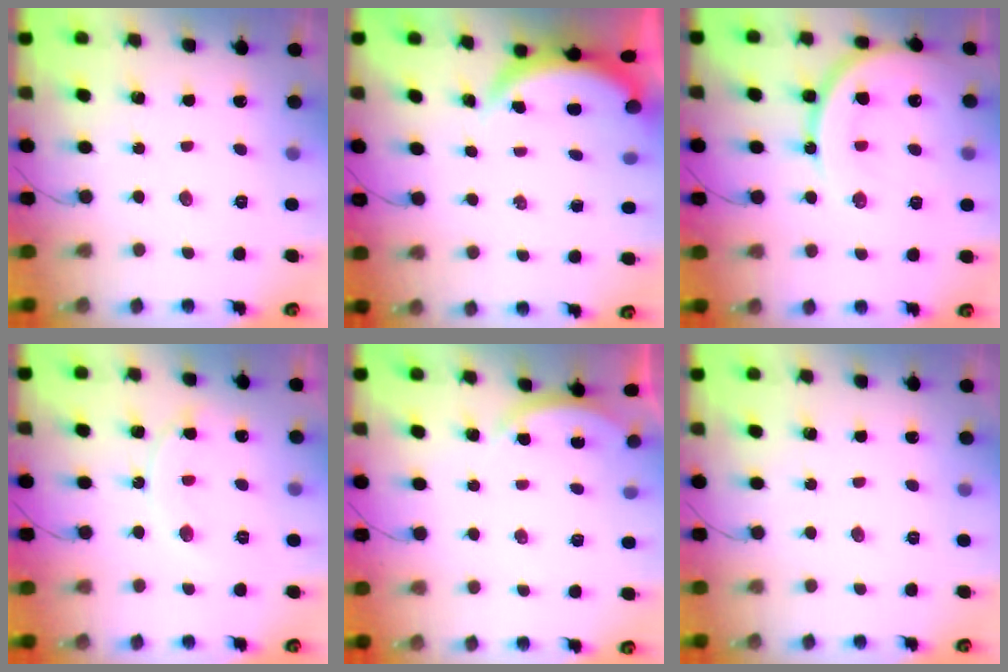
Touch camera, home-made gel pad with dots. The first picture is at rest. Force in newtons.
{"total": 4.2, "press": 3.9, "slide": 1.5}
{"total": 16.6, "press": 16.5, "slide": 1.6}
{"total": 11.6, "press": 11.5, "slide": 0.8}
{"total": 2.4, "press": 2.4, "slide": 0.3}
{"total": 0.0}